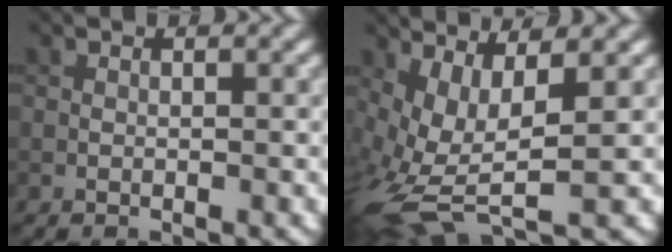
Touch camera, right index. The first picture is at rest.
{"total": 6.8, "force": [0.1, 3.0, 6.0], "torque": [-0.146, -0.018, 0.006]}